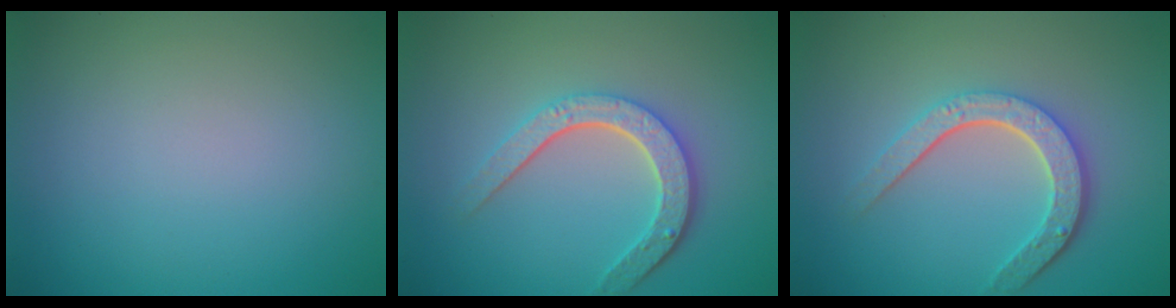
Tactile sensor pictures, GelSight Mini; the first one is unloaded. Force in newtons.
{"total": 4.6, "press": 3.5, "slide": 2.9}
{"total": 4.5, "press": 3.5, "slide": 2.9}